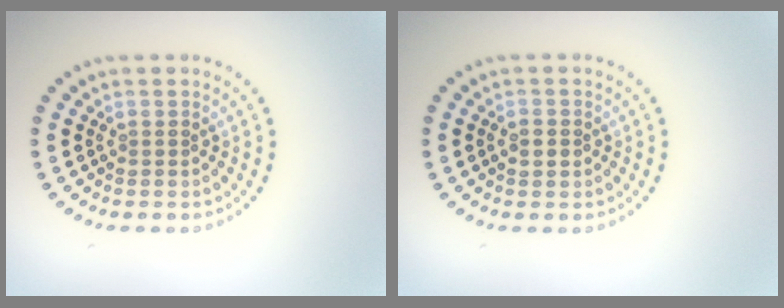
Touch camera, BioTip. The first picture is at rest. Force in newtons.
{"total": 1.7, "press": 1.7, "slide": 0.1}